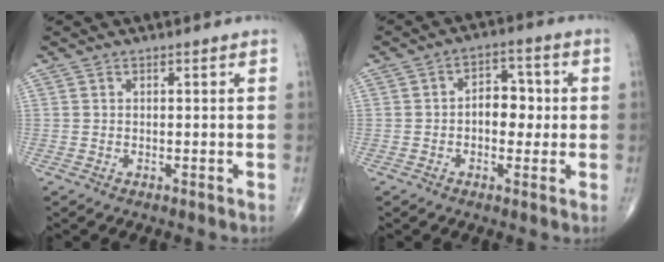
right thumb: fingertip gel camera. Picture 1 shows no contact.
{"total": 6.6, "force": [-0.1, 4.4, 4.9], "torque": [-0.038, 0.016, -0.008]}